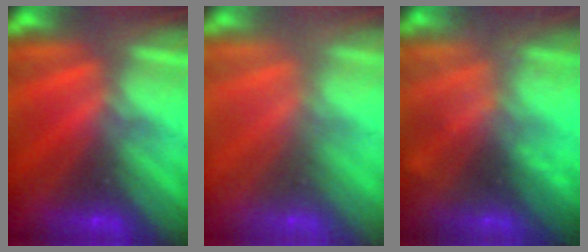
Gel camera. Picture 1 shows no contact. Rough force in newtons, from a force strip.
{"total": 7.6}
{"total": 1.6}